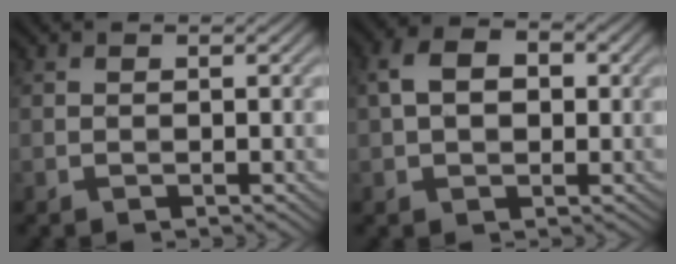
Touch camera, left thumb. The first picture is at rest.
{"total": 5.5, "force": [0.6, 3.8, 3.9], "torque": [-0.076, 0.008, 0.004]}